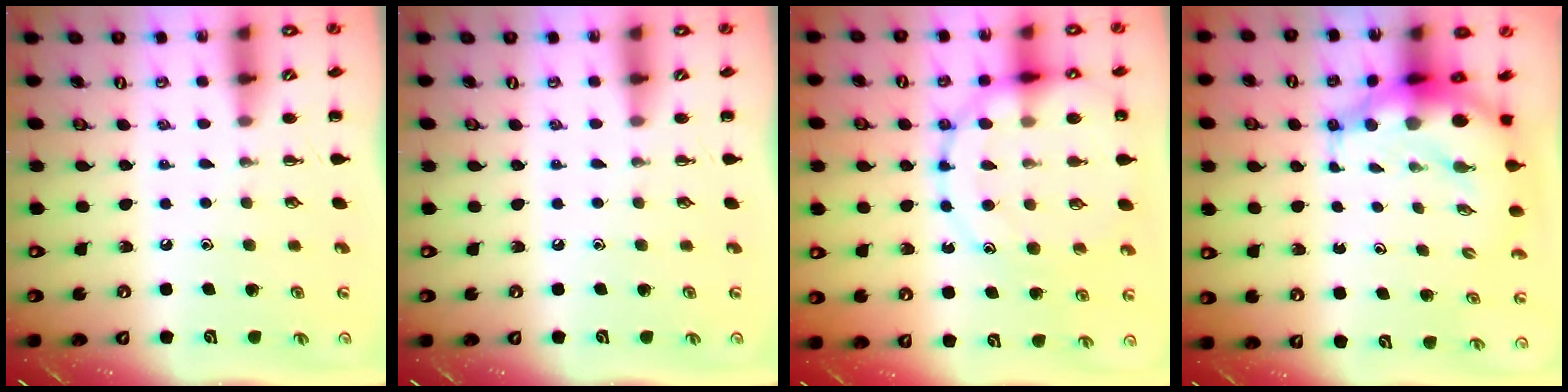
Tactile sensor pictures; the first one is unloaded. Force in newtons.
{"total": 0.0}
{"total": 16.6, "press": 16.5, "slide": 2.2}
{"total": 9.8, "press": 9.5, "slide": 2.3}